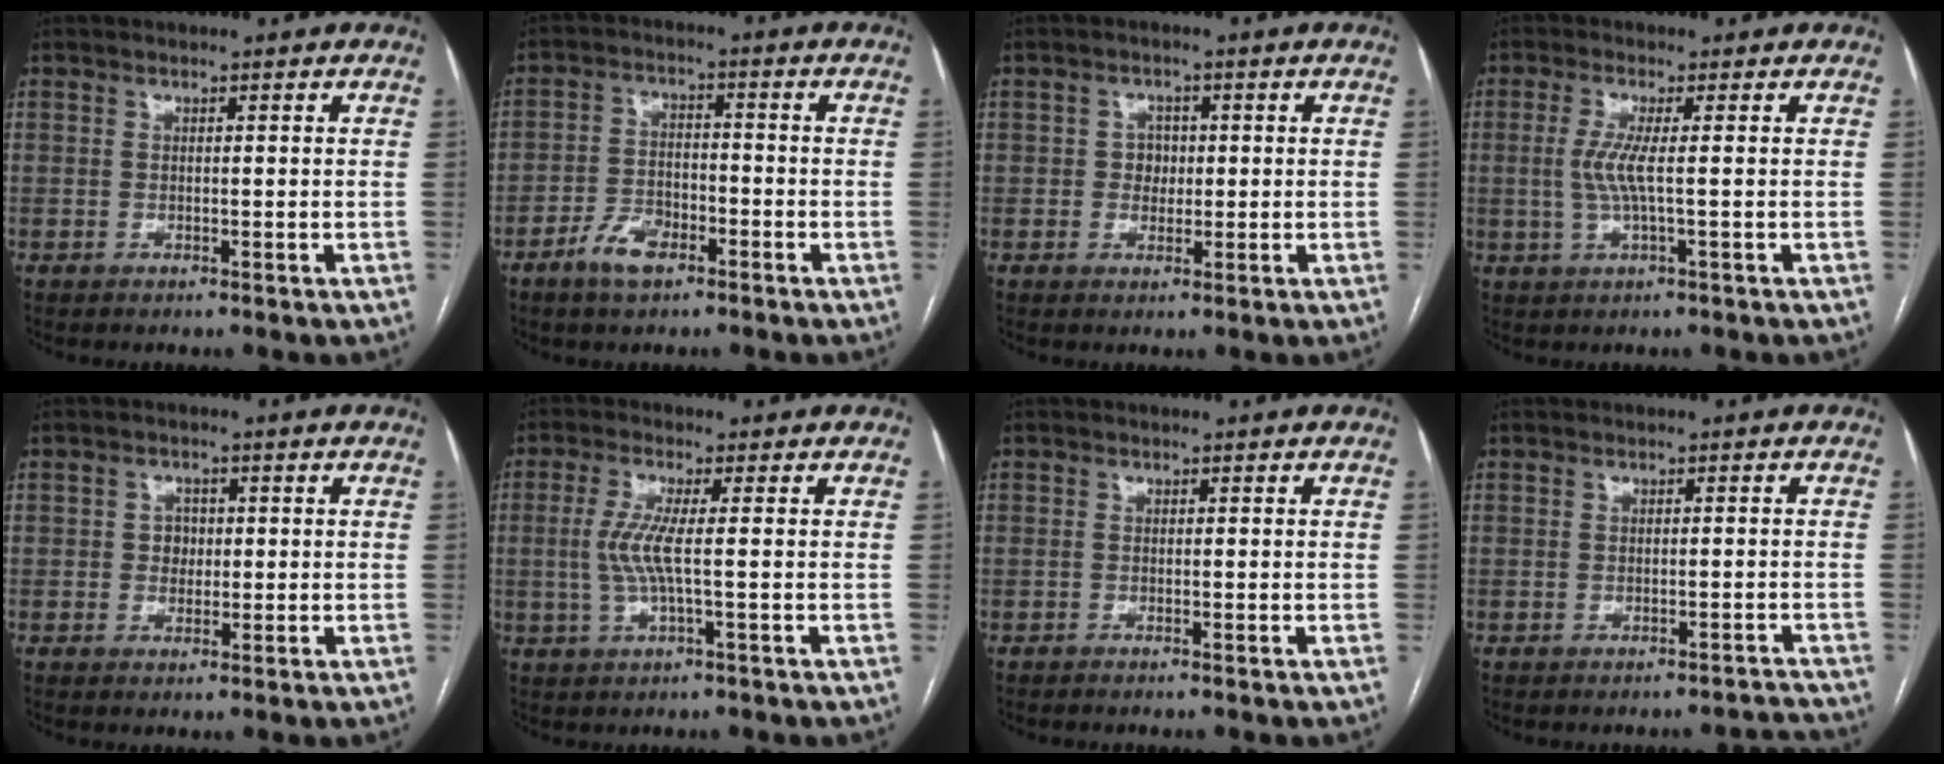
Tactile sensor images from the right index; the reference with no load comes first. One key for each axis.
{"total": 6.0, "fx": -3.7, "fy": 3.0, "fz": 3.7, "tx": -0.076, "ty": 0.006, "tz": -0.066}
{"total": 2.6, "fx": 0.1, "fy": 2.2, "fz": 1.3, "tx": -0.014, "ty": 0.006, "tz": 0.000}
{"total": 4.0, "fx": 0.0, "fy": 0.0, "fz": 4.0, "tx": -0.092, "ty": -0.003, "tz": 0.000}
{"total": 2.3, "fx": 0.1, "fy": 2.0, "fz": 1.2, "tx": -0.014, "ty": 0.005, "tz": 0.001}
{"total": 4.8, "fx": -0.1, "fy": 0.2, "fz": 4.8, "tx": -0.110, "ty": -0.002, "tz": -0.004}
{"total": 1.3, "fx": -1.1, "fy": -0.3, "fz": 0.6, "tx": -0.003, "ty": 0.004, "tz": -0.016}
{"total": 3.2, "fx": -3.2, "fy": 0.5, "fz": -0.1, "tx": 0.013, "ty": 0.007, "tz": -0.035}